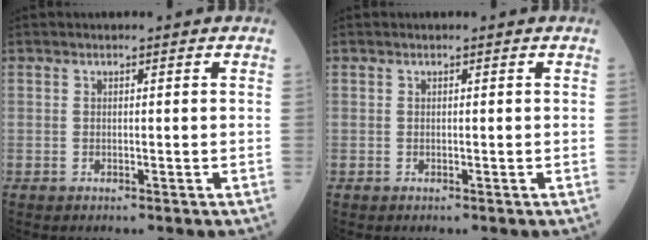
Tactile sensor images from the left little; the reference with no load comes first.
{"total": 0.0}